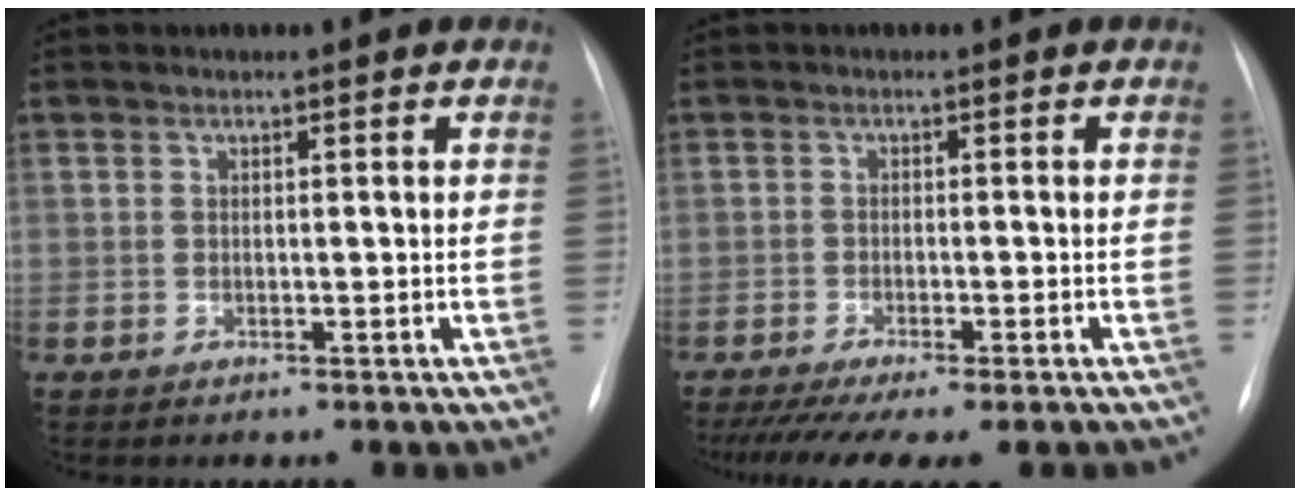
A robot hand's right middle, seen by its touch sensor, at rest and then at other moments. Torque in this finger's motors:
{"motor_torque": [1.15, -0.99, 0.48, 0.09]}